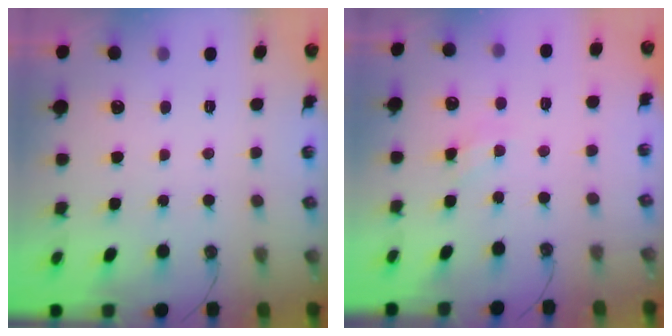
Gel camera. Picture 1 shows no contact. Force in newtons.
{"total": 3.3, "press": 3.2, "slide": 0.5}